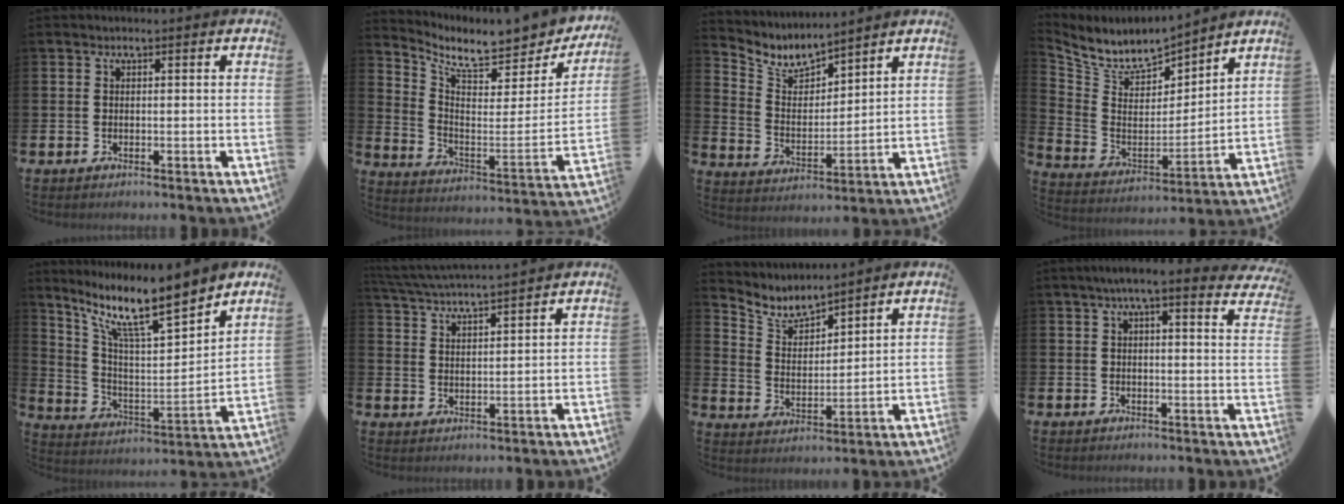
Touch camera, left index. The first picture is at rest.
{"total": 7.7, "force": [6.5, 2.5, 3.4], "torque": [-0.073, -0.060, 0.104]}
{"total": 5.8, "force": [5.4, 1.7, 1.4], "torque": [-0.056, -0.038, 0.092]}
{"total": 6.9, "force": [6.6, 1.9, 0.9], "torque": [-0.058, -0.058, 0.115]}
{"total": 12.0, "force": [9.8, 2.0, 6.7], "torque": [-0.149, -0.065, 0.161]}
{"total": 4.8, "force": [4.7, -0.3, 0.8], "torque": [-0.033, -0.033, 0.082]}
{"total": 5.5, "force": [5.2, 1.4, 1.2], "torque": [-0.048, -0.035, 0.089]}
{"total": 4.8, "force": [4.1, 0.3, 2.5], "torque": [-0.044, -0.016, 0.067]}